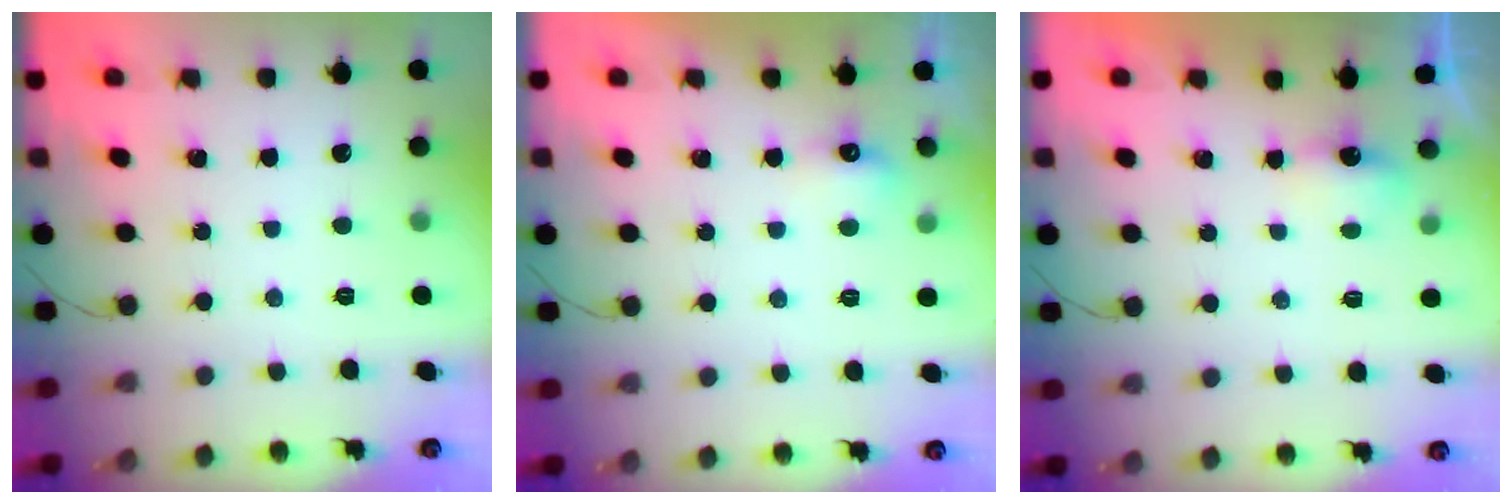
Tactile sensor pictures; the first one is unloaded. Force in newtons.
{"total": 3.9, "press": 3.8, "slide": 1.0}
{"total": 3.1, "press": 3.0, "slide": 1.0}